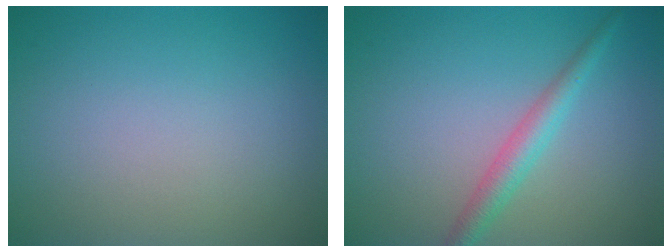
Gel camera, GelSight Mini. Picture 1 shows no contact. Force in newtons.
{"total": 2.6, "press": 2.5, "slide": 0.1}